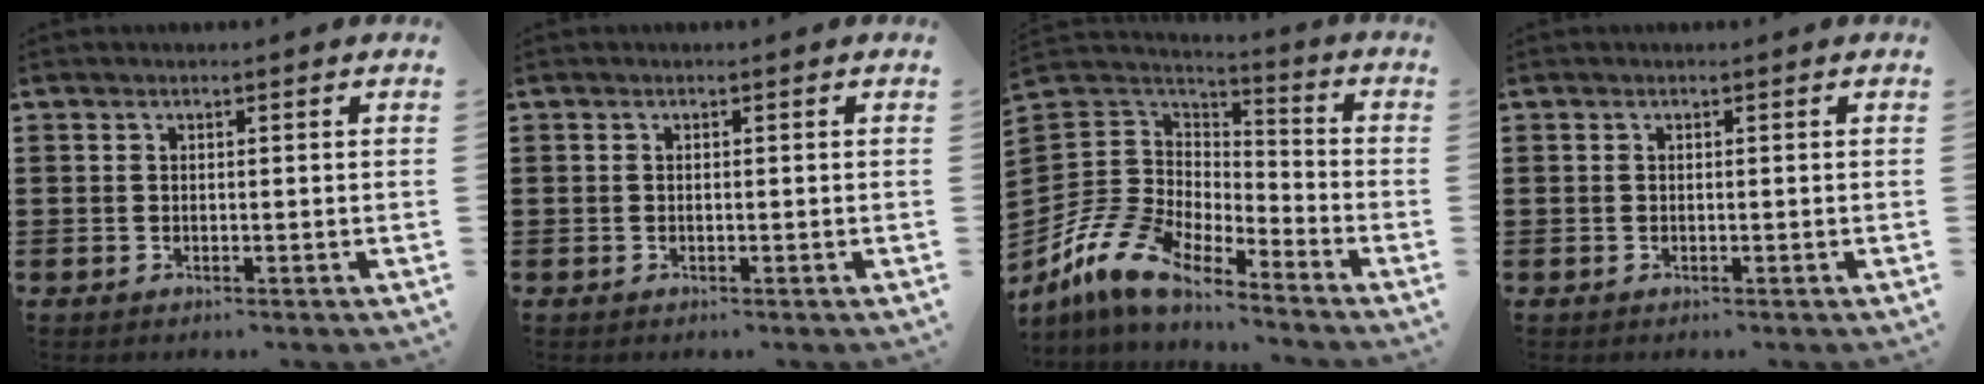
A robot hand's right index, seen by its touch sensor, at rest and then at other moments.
{"total": 0.0}
{"total": 10.9, "force": [-8.6, 5.1, 4.5], "torque": [-0.136, 0.008, -0.179]}
{"total": 0.0}